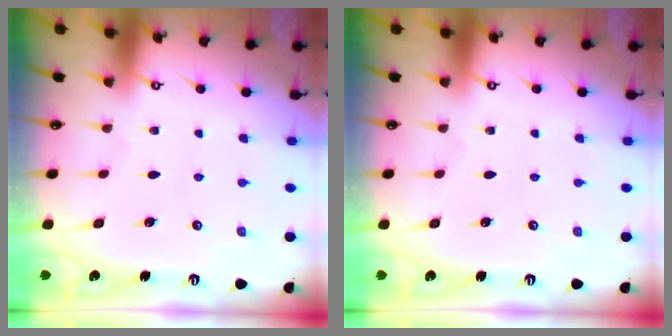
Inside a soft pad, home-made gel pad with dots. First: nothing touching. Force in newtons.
{"total": 0.0}